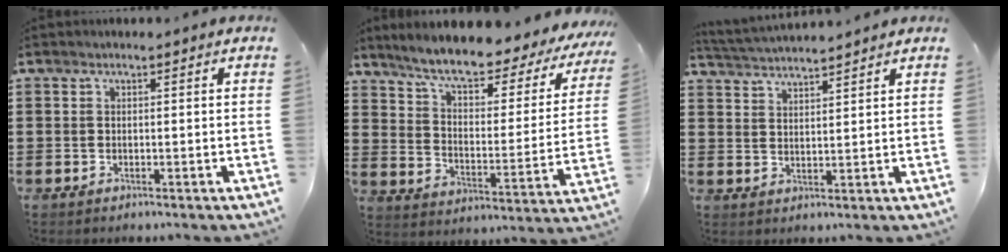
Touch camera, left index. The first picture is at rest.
{"total": 7.6, "force": [6.4, 0.9, 4.1], "torque": [-0.096, -0.043, 0.101]}
{"total": 3.0, "force": [3.0, -0.3, 0.1], "torque": [-0.014, -0.015, 0.053]}